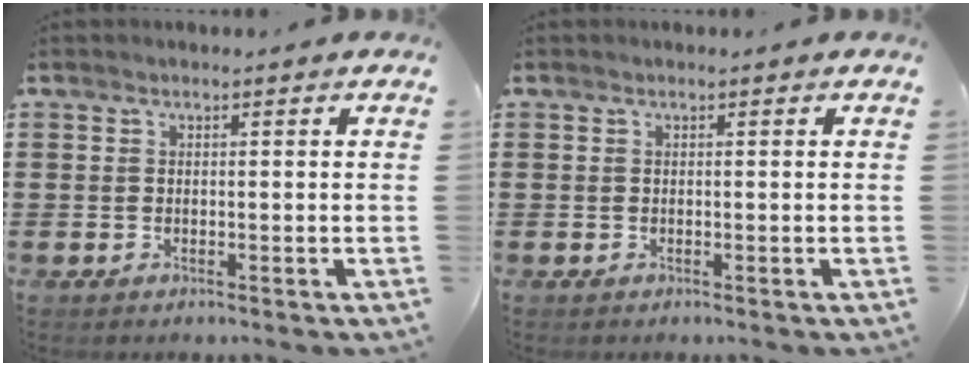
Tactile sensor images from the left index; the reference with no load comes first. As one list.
[{"total": 0.0}]